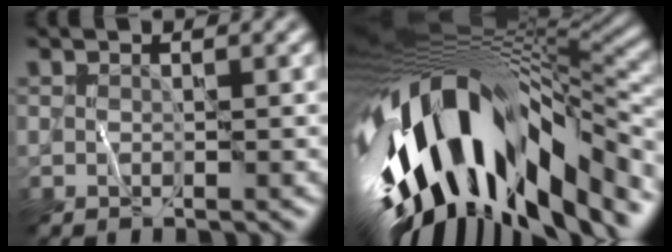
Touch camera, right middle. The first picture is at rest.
{"total": 17.8, "force": [-4.0, 8.3, 15.2], "torque": [-0.277, -0.031, -0.052]}